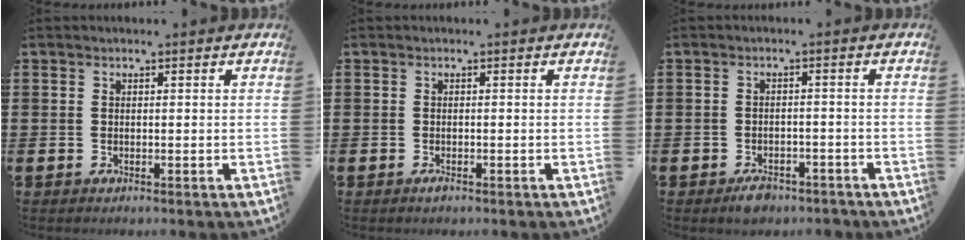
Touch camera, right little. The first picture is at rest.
{"total": 0.8, "force": [-0.3, 0.3, 0.6], "torque": [-0.011, -0.001, -0.007]}
{"total": 2.1, "force": [-1.7, 1.1, 0.8], "torque": [-0.017, 0.006, -0.035]}